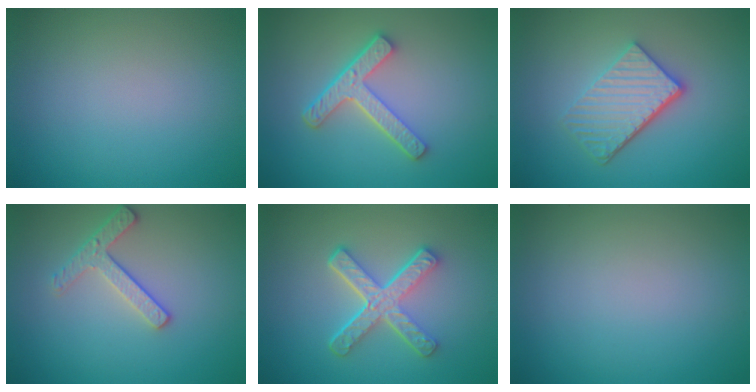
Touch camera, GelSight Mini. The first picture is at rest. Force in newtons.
{"total": 4.4, "press": 3.3, "slide": 2.9}
{"total": 4.6, "press": 3.5, "slide": 2.9}
{"total": 2.4, "press": 2.3, "slide": 0.8}
{"total": 5.3, "press": 3.7, "slide": 3.8}
{"total": 0.0}